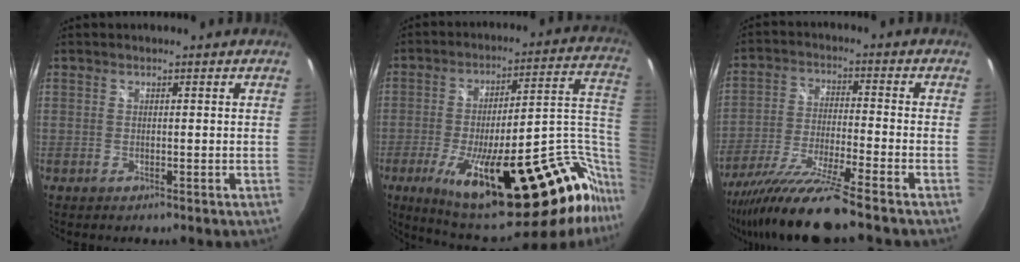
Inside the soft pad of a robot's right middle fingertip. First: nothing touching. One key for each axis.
{"total": 34.3, "fx": -16.3, "fy": 10.9, "fz": 28.2, "tx": -0.405, "ty": 0.002, "tz": -0.227}
{"total": 13.7, "fx": -11.5, "fy": -1.2, "fz": 7.4, "tx": -0.150, "ty": -0.029, "tz": -0.210}